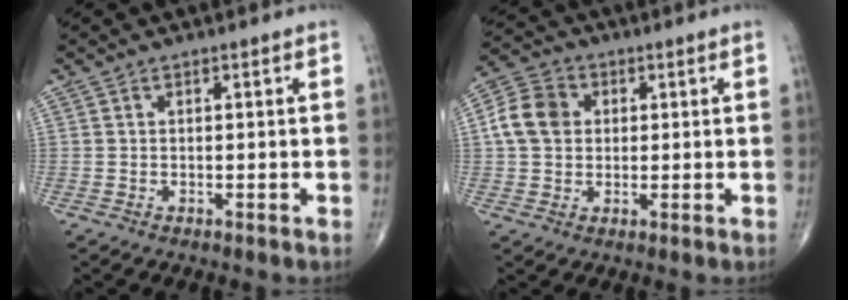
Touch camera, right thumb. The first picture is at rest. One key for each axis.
{"total": 8.3, "fx": 1.1, "fy": 6.8, "fz": 4.6, "tx": -0.075, "ty": 0.013, "tz": 0.012}